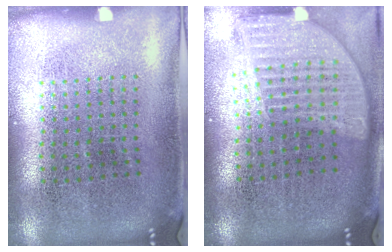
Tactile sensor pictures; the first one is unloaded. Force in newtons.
{"total": 1.8, "press": 1.5, "slide": 1.0}